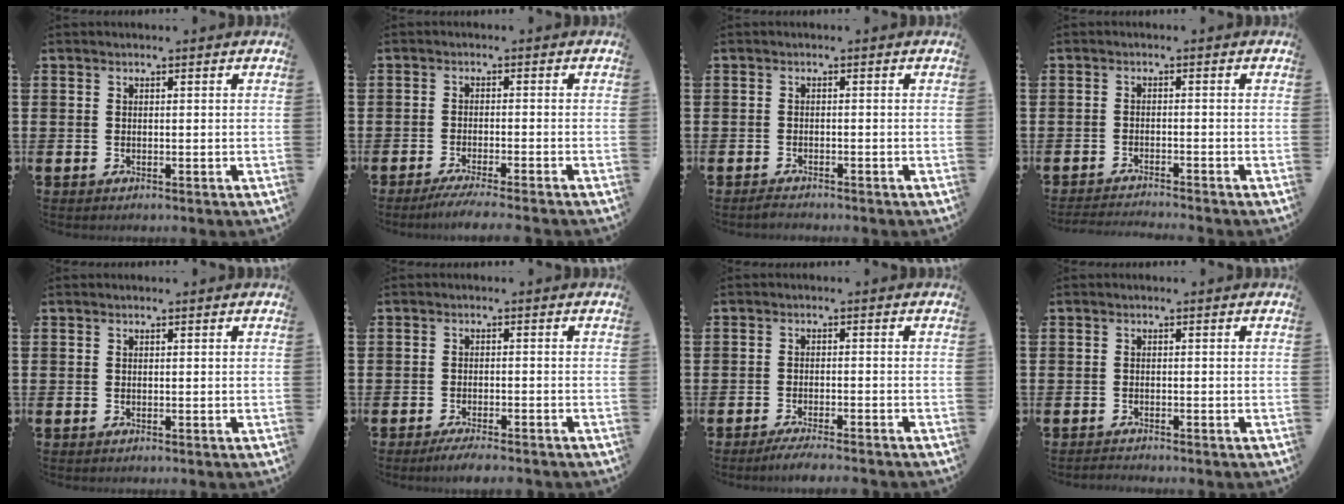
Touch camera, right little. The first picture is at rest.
{"total": 2.2, "force": [-1.7, -0.3, 1.4], "torque": [-0.019, 0.000, -0.030]}
{"total": 0.9, "force": [-0.8, 0.1, 0.3], "torque": [-0.009, 0.000, -0.017]}
{"total": 1.7, "force": [-1.7, -0.3, 0.1], "torque": [-0.002, 0.002, -0.033]}
{"total": 0.0}
{"total": 1.7, "force": [-1.4, 0.0, 0.9], "torque": [-0.013, 0.004, -0.026]}
{"total": 1.8, "force": [-1.6, -0.2, 1.0], "torque": [-0.012, 0.005, -0.029]}
{"total": 0.8, "force": [-0.8, 0.0, 0.0], "torque": [-0.002, -0.002, -0.016]}